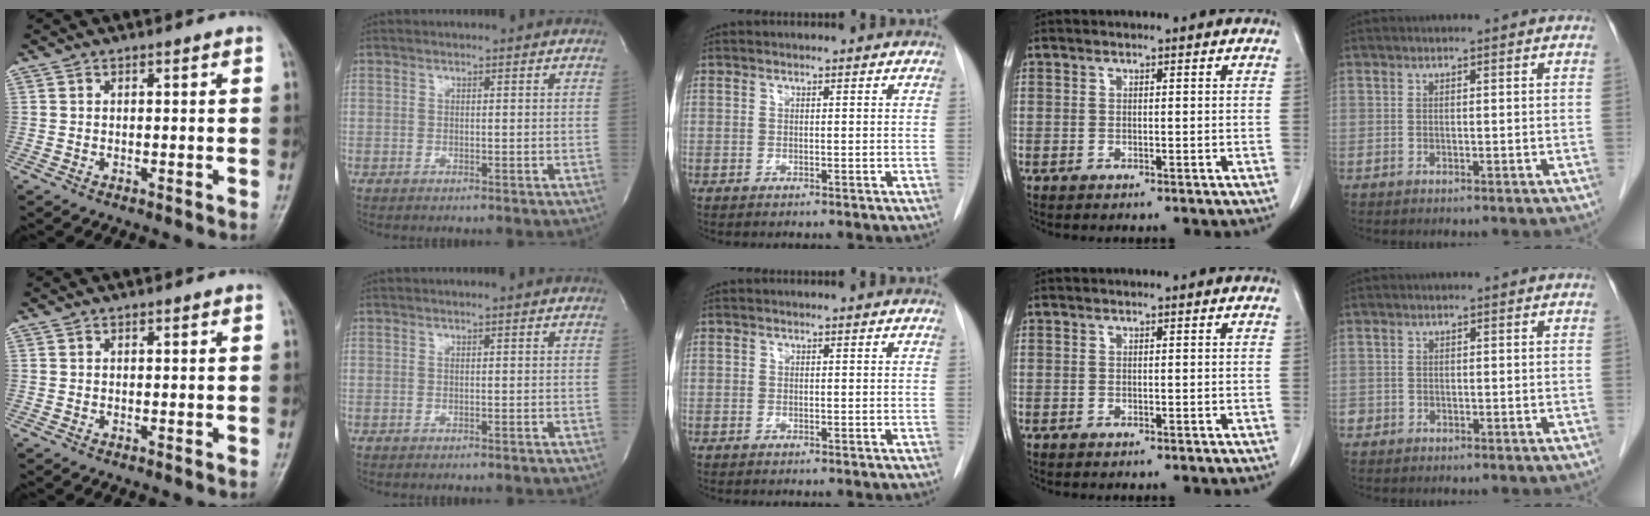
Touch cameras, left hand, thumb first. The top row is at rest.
{"thumb": {"total": 0.6, "force": [0.2, 0.4, 0.4], "torque": [-0.008, 0.003, 0.004]}, "index": {"total": 0.6, "force": [-0.4, -0.1, 0.4], "torque": [-0.003, 0.003, -0.002]}, "little": {"total": 0.9, "force": [-0.5, 0.8, 0.0], "torque": [-0.003, 0.004, -0.010]}}